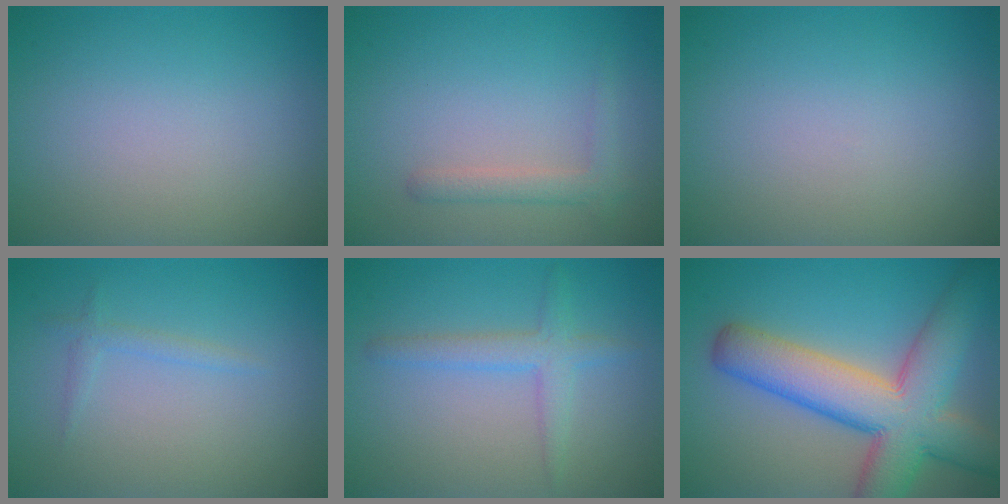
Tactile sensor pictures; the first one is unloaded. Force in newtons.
{"total": 1.8, "press": 1.8, "slide": 0.1}
{"total": 0.0}
{"total": 1.0, "press": 1.0, "slide": 0.1}
{"total": 2.6, "press": 2.6, "slide": 0.1}
{"total": 10.6, "press": 10.5, "slide": 0.4}